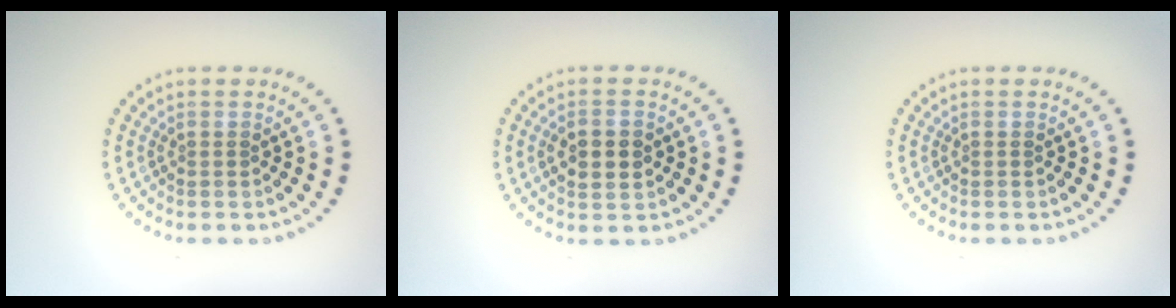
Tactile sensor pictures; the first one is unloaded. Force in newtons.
{"total": 3.5, "press": 3.5, "slide": 0.1}
{"total": 0.0}